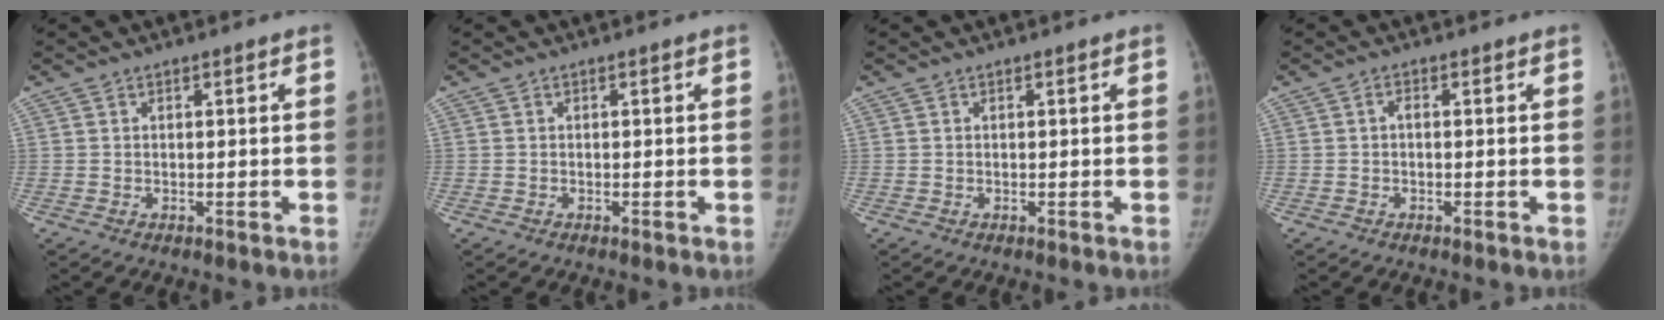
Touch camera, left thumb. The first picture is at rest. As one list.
[{"total": 0.0}, {"total": 0.0}, {"total": 0.9, "force": [0.0, 0.5, 0.8], "torque": [-0.009, 0.003, -0.005]}]